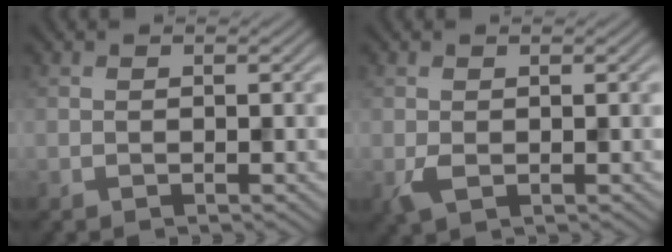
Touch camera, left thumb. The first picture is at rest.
{"total": 1.7, "force": [-0.3, 1.1, 1.3], "torque": [-0.036, -0.006, -0.003]}